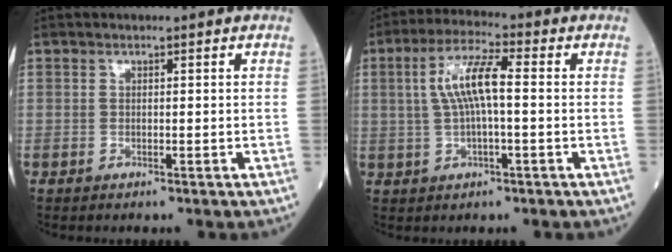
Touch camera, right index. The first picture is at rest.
{"total": 7.6, "force": [0.7, 1.5, 7.4], "torque": [-0.154, 0.020, 0.012]}